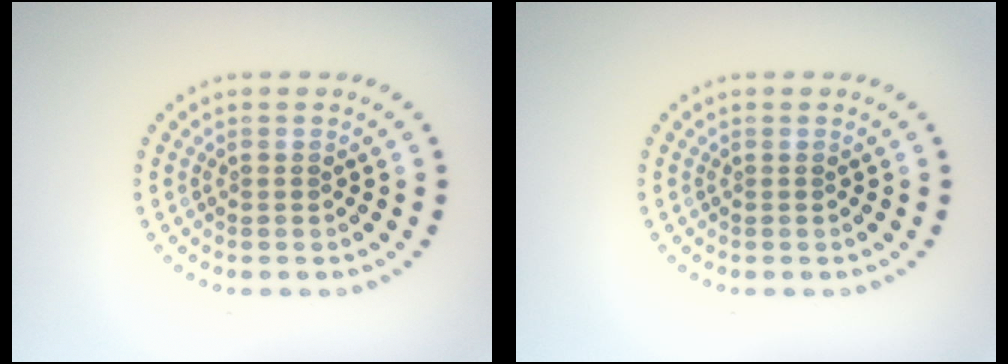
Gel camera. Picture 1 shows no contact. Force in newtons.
{"total": 0.0}